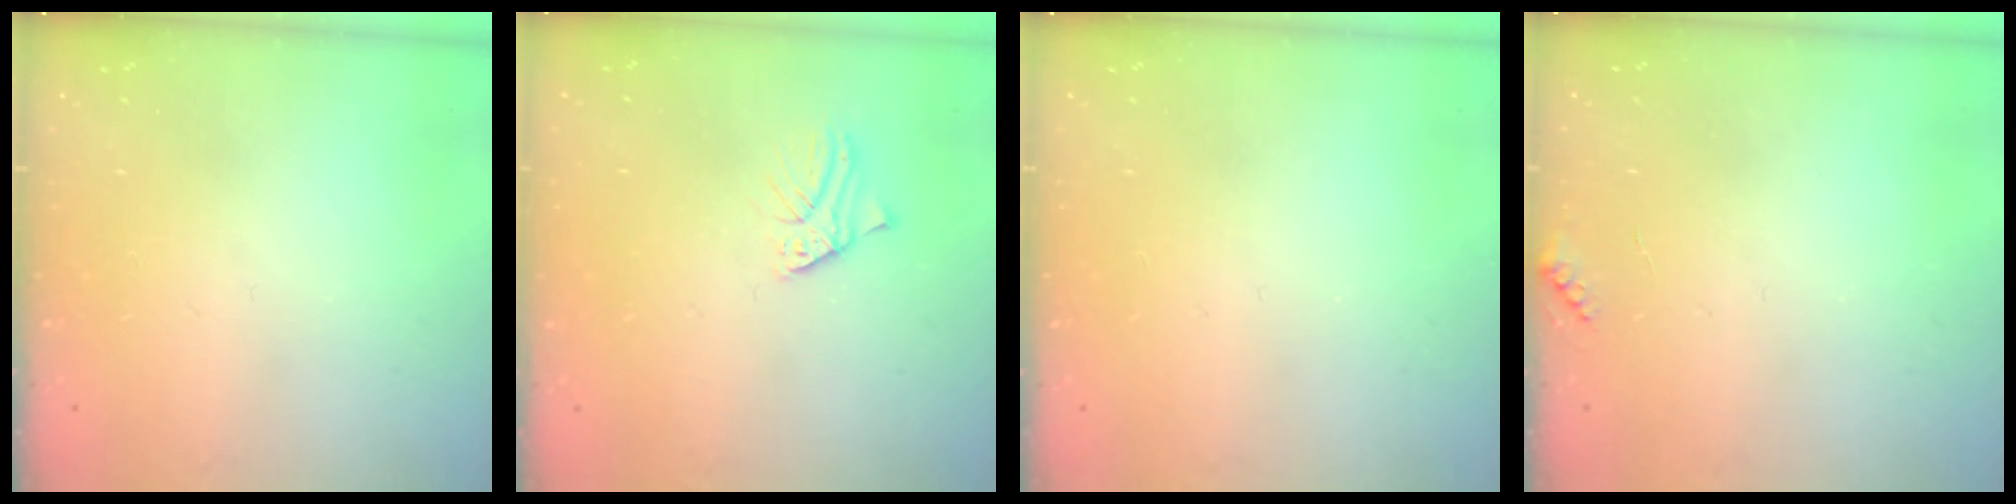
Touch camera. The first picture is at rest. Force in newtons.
{"total": 1.2, "press": 1.2, "slide": 0.1}
{"total": 0.0}
{"total": 4.8, "press": 4.8, "slide": 0.6}